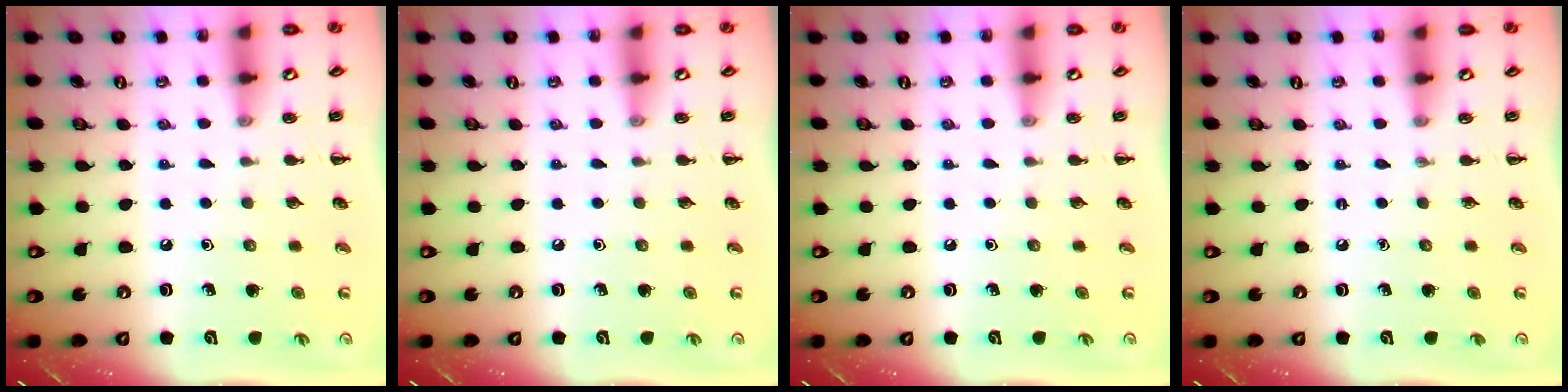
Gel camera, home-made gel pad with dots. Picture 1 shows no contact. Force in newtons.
{"total": 0.0}
{"total": 0.0}
{"total": 0.0}